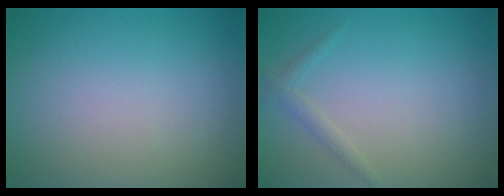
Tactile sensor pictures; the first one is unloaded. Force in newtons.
{"total": 1.1, "press": 1.1, "slide": 0.0}